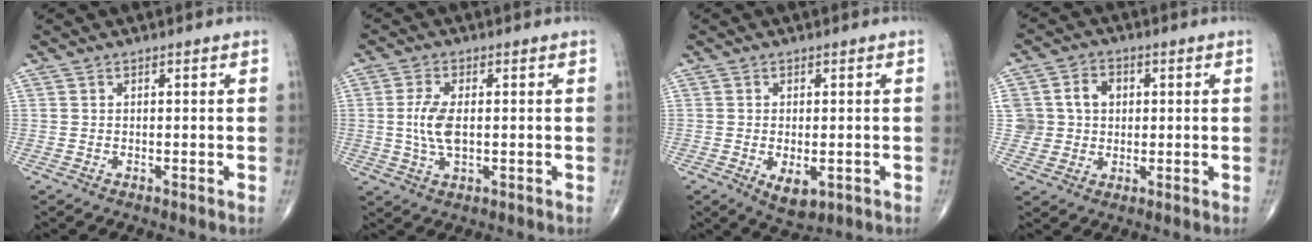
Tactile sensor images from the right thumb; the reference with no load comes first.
{"total": 6.4, "force": [0.1, 3.1, 5.7], "torque": [-0.122, -0.002, 0.000]}
{"total": 4.9, "force": [-1.5, 2.6, 3.9], "torque": [-0.057, -0.009, -0.015]}
{"total": 8.3, "force": [1.6, 7.2, 3.7], "torque": [-0.040, 0.007, 0.031]}